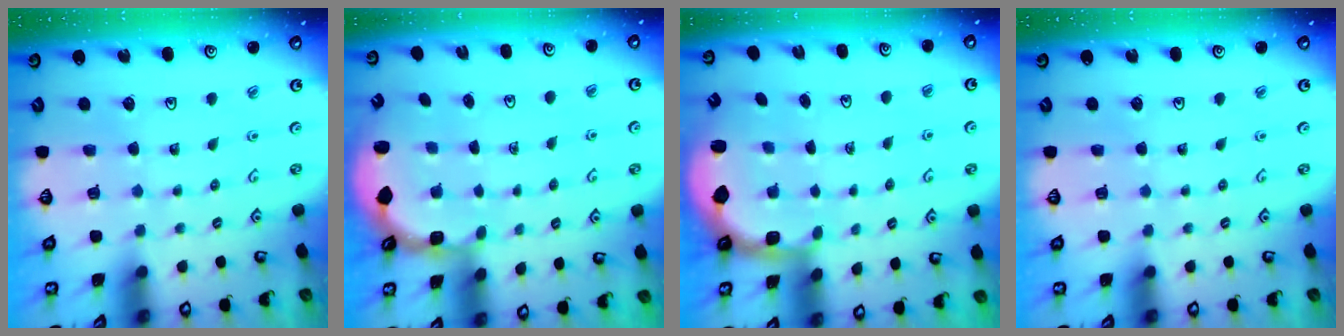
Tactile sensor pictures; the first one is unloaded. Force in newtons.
{"total": 2.6, "press": 1.9, "slide": 1.8}
{"total": 2.4, "press": 1.1, "slide": 2.2}
{"total": 0.0}